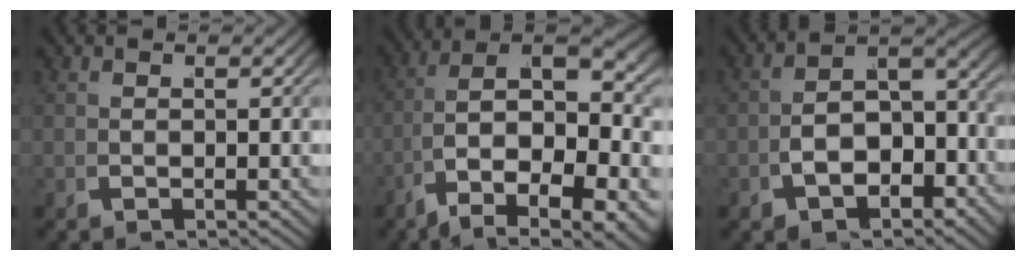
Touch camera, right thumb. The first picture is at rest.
{"total": 14.7, "force": [-1.5, 9.1, 11.5], "torque": [-0.228, -0.056, 0.001]}
{"total": 6.5, "force": [-1.8, 4.4, 4.5], "torque": [-0.080, -0.016, -0.022]}